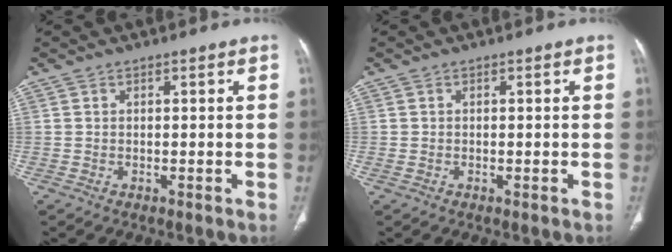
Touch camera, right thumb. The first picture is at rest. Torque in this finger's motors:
{"motor_torque": [2.05, 2.39, -0.07, 0.33, 0.08]}